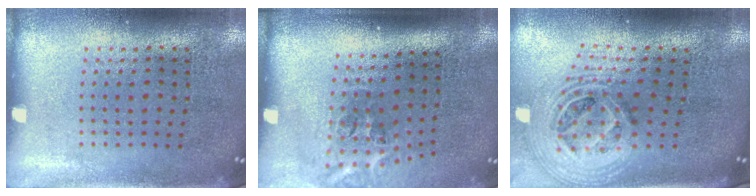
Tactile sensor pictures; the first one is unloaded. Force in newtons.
{"total": 2.3, "press": 1.4, "slide": 1.8}
{"total": 2.7, "press": 1.9, "slide": 1.9}